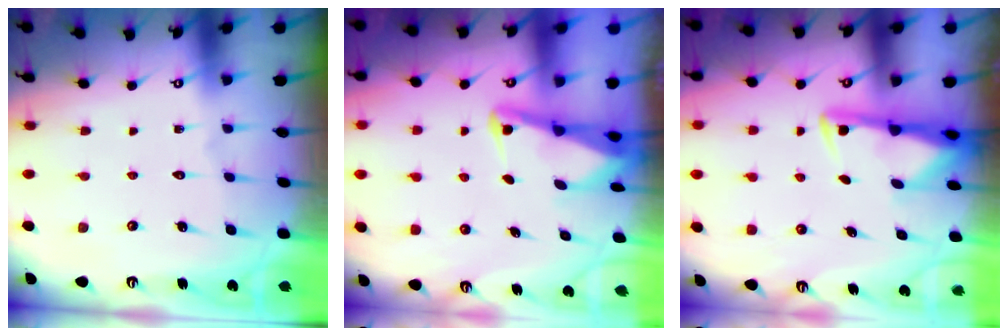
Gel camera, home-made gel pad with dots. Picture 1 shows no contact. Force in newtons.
{"total": 2.6, "press": 2.5, "slide": 0.6}
{"total": 2.9, "press": 2.8, "slide": 0.5}